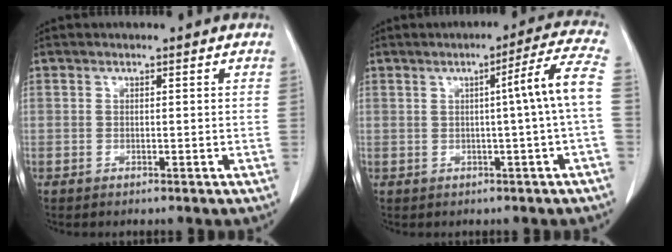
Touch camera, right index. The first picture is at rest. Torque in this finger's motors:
{"motor_torque": [0.47, -0.25, 0.32, 0.07]}